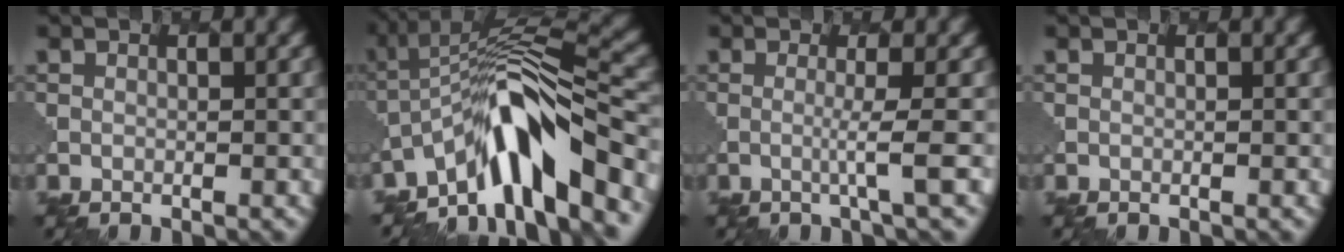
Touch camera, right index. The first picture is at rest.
{"total": 9.5, "force": [-5.9, 2.4, 7.1], "torque": [-0.105, 0.015, -0.109]}
{"total": 2.0, "force": [-0.2, 0.0, 2.0], "torque": [-0.030, -0.002, -0.016]}
{"total": 0.0}